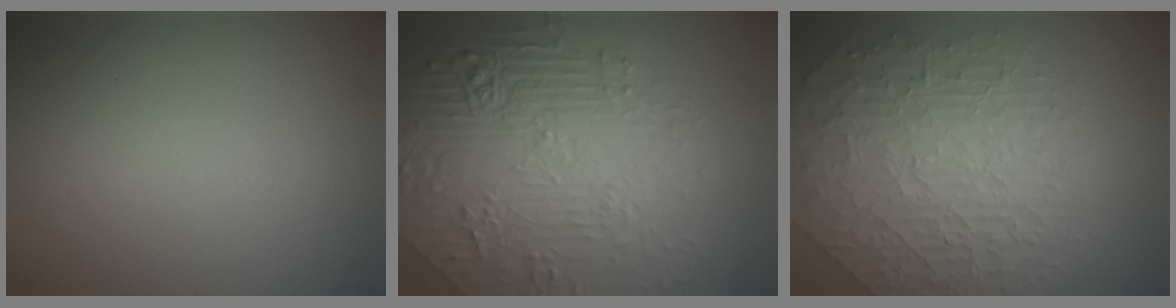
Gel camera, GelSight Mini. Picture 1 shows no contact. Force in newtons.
{"total": 8.2, "press": 6.2, "slide": 5.4}
{"total": 6.4, "press": 5.4, "slide": 3.4}